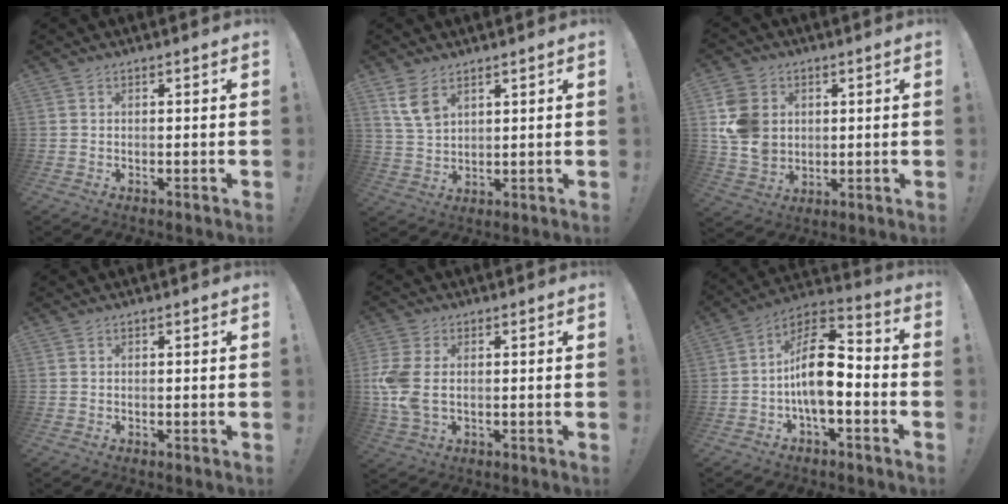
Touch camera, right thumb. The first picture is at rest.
{"total": 7.1, "force": [4.1, 3.9, 4.2], "torque": [-0.072, -0.020, 0.077]}
{"total": 13.6, "force": [2.6, 11.6, 6.7], "torque": [-0.135, -0.006, 0.055]}
{"total": 0.0}
{"total": 8.7, "force": [0.6, 5.6, 6.7], "torque": [-0.149, -0.009, 0.013]}
{"total": 15.1, "force": [-2.4, 7.3, 13.0], "torque": [-0.215, 0.019, -0.040]}